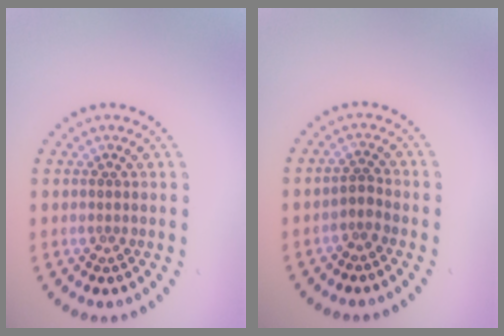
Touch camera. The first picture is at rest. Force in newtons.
{"total": 1.1, "press": 0.7, "slide": 0.8}